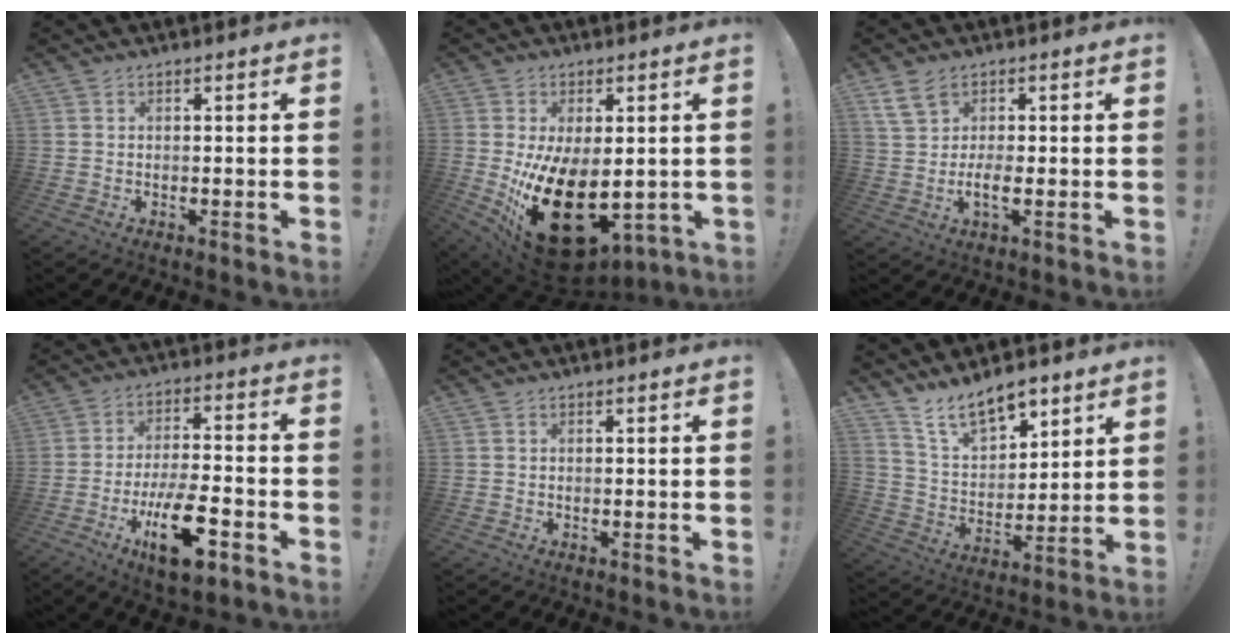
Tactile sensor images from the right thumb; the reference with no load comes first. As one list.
[{"total": 21.8, "force": [-3.9, 12.3, 17.6], "torque": [-0.305, 0.001, -0.042]}, {"total": 6.2, "force": [1.1, 3.6, 4.9], "torque": [-0.096, -0.006, 0.022]}, {"total": 15.6, "force": [-7.1, 5.2, 12.9], "torque": [-0.216, 0.031, -0.112]}, {"total": 0.0}, {"total": 12.7, "force": [10.1, 5.6, 5.4], "torque": [-0.097, -0.063, 0.190]}]